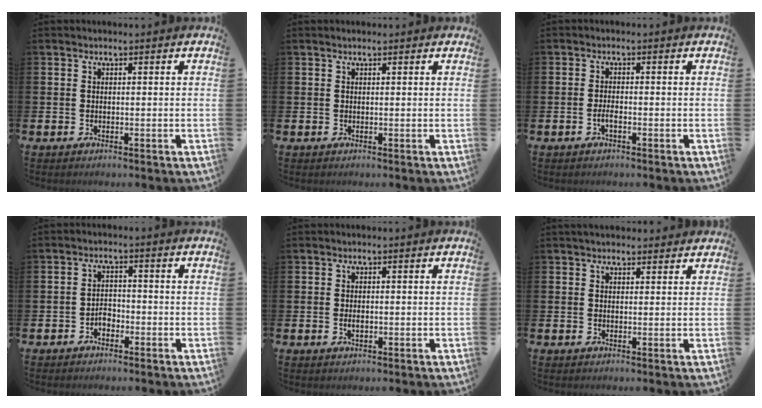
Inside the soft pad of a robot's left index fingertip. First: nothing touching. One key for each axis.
{"total": 0.5, "fx": 0.4, "fy": 0.1, "fz": 0.3, "tx": -0.002, "ty": 0.001, "tz": 0.006}
{"total": 1.4, "fx": -0.7, "fy": 0.4, "fz": 1.2, "tx": -0.030, "ty": 0.003, "tz": -0.012}
{"total": 2.0, "fx": -1.3, "fy": 1.3, "fz": 0.8, "tx": -0.016, "ty": 0.005, "tz": -0.029}
{"total": 1.0, "fx": -0.1, "fy": 0.5, "fz": 0.9, "tx": -0.016, "ty": 0.002, "tz": -0.004}
{"total": 2.1, "fx": 2.0, "fy": 0.6, "fz": 0.2, "tx": 0.005, "ty": -0.007, "tz": 0.033}